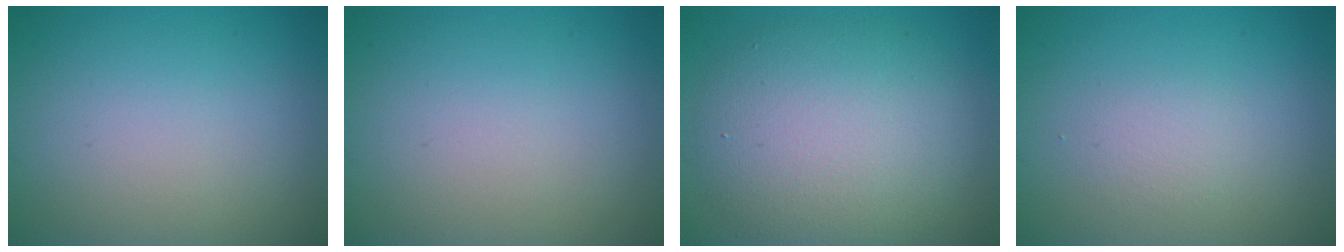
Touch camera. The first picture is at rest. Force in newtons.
{"total": 0.0}
{"total": 7.9, "press": 7.9, "slide": 0.8}
{"total": 1.2, "press": 1.2, "slide": 0.0}